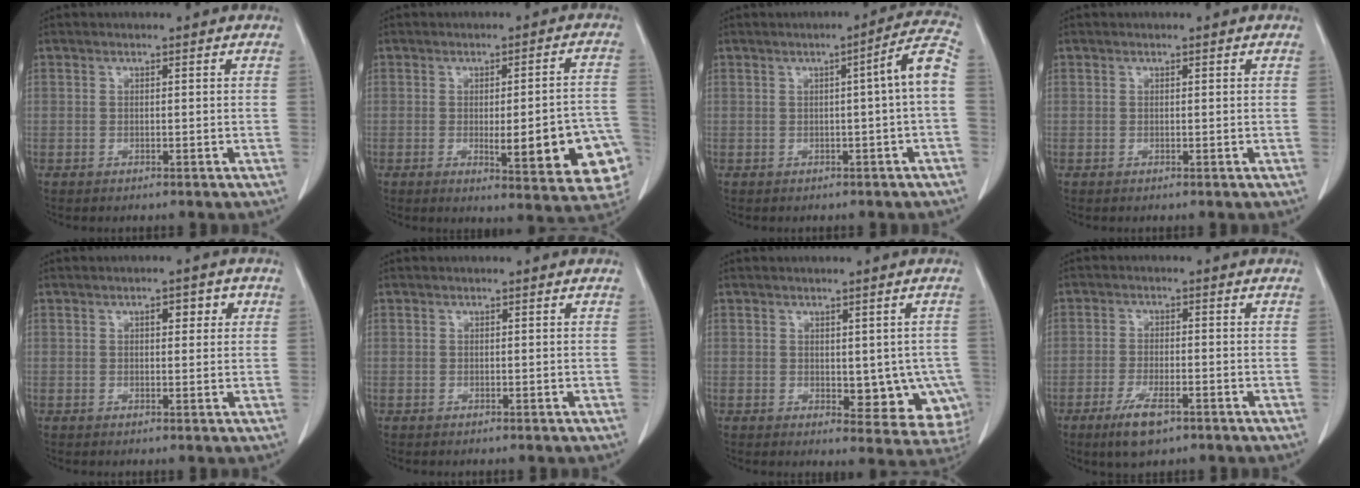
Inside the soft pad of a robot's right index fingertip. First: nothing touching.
{"total": 14.5, "force": [-4.1, 2.9, 13.6], "torque": [-0.094, 0.015, -0.037]}
{"total": 5.8, "force": [-0.3, -0.7, 5.7], "torque": [-0.072, 0.013, -0.005]}
{"total": 0.0}
{"total": 3.0, "force": [1.1, 1.3, 2.5], "torque": [-0.032, 0.010, 0.013]}
{"total": 0.0}
{"total": 8.8, "force": [-1.5, 4.8, 7.3], "torque": [-0.055, -0.003, -0.008]}
{"total": 5.7, "force": [-3.5, 1.5, 4.3], "torque": [-0.085, -0.009, -0.057]}